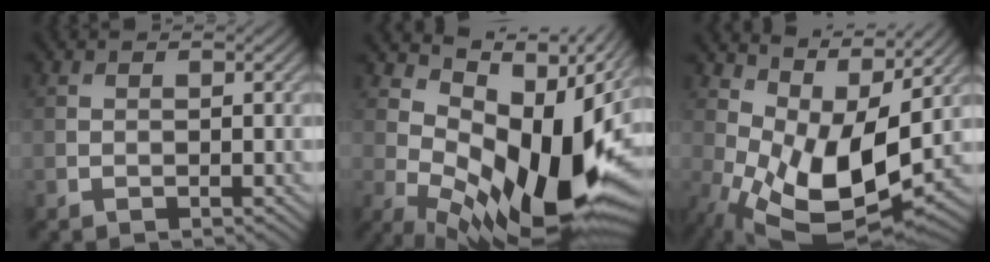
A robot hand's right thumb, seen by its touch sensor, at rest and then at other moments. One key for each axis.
{"total": 16.3, "fx": 2.0, "fy": 8.4, "fz": 13.9, "tx": -0.231, "ty": -0.015, "tz": 0.043}
{"total": 13.3, "fx": 1.1, "fy": 6.8, "fz": 11.4, "tx": -0.236, "ty": -0.027, "tz": 0.037}